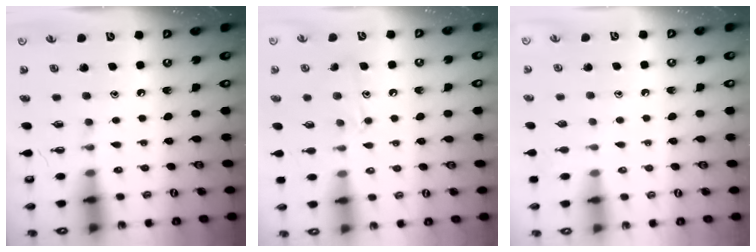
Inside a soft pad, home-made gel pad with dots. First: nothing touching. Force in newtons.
{"total": 10.1, "press": 10.1, "slide": 0.8}
{"total": 2.6, "press": 2.6, "slide": 0.3}